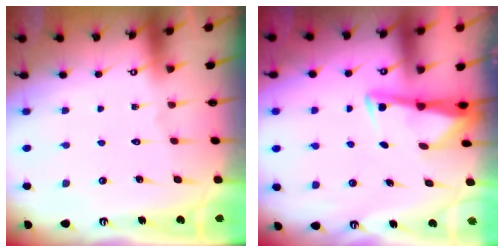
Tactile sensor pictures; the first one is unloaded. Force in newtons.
{"total": 3.1, "press": 3.1, "slide": 0.3}